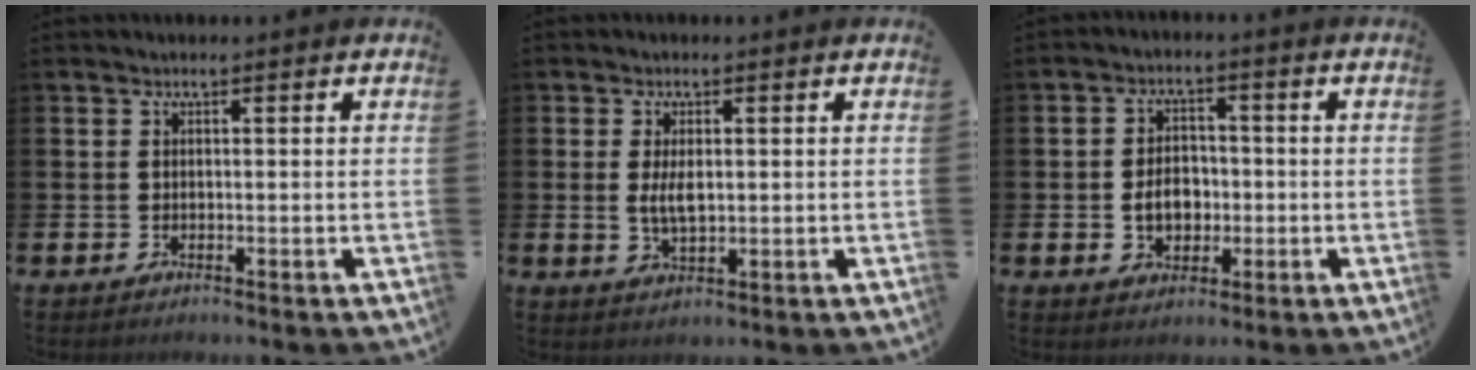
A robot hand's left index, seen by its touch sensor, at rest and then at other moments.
{"total": 3.5, "force": [0.5, 1.5, 3.1], "torque": [-0.052, 0.000, 0.005]}
{"total": 4.5, "force": [-0.8, 3.4, 2.8], "torque": [-0.040, 0.001, -0.021]}